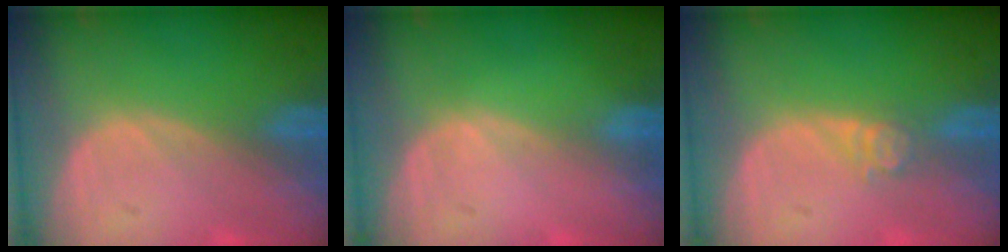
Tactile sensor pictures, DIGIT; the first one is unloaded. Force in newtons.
{"total": 0.0}
{"total": 2.7, "press": 2.2, "slide": 1.5}